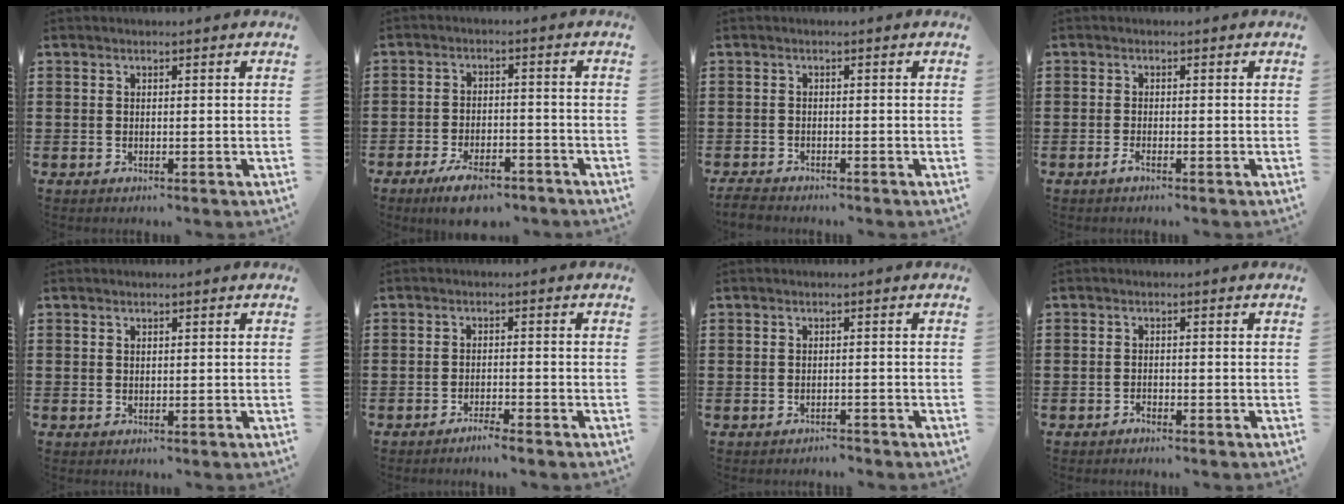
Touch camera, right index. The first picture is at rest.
{"total": 5.4, "force": [-4.3, 1.5, 2.8], "torque": [-0.049, 0.010, -0.078]}
{"total": 1.6, "force": [-1.6, 0.3, 0.1], "torque": [-0.006, 0.002, -0.034]}
{"total": 1.1, "force": [-0.8, 0.2, 0.8], "torque": [-0.016, -0.005, -0.013]}
{"total": 0.5, "force": [0.3, 0.4, 0.1], "torque": [-0.005, 0.002, 0.006]}
{"total": 1.9, "force": [-1.8, -0.1, 0.7], "torque": [-0.012, 0.002, -0.033]}
{"total": 1.3, "force": [-1.3, 0.3, -0.2], "torque": [-0.001, 0.005, -0.030]}
{"total": 0.9, "force": [-0.9, 0.3, 0.2], "torque": [-0.006, 0.001, -0.019]}